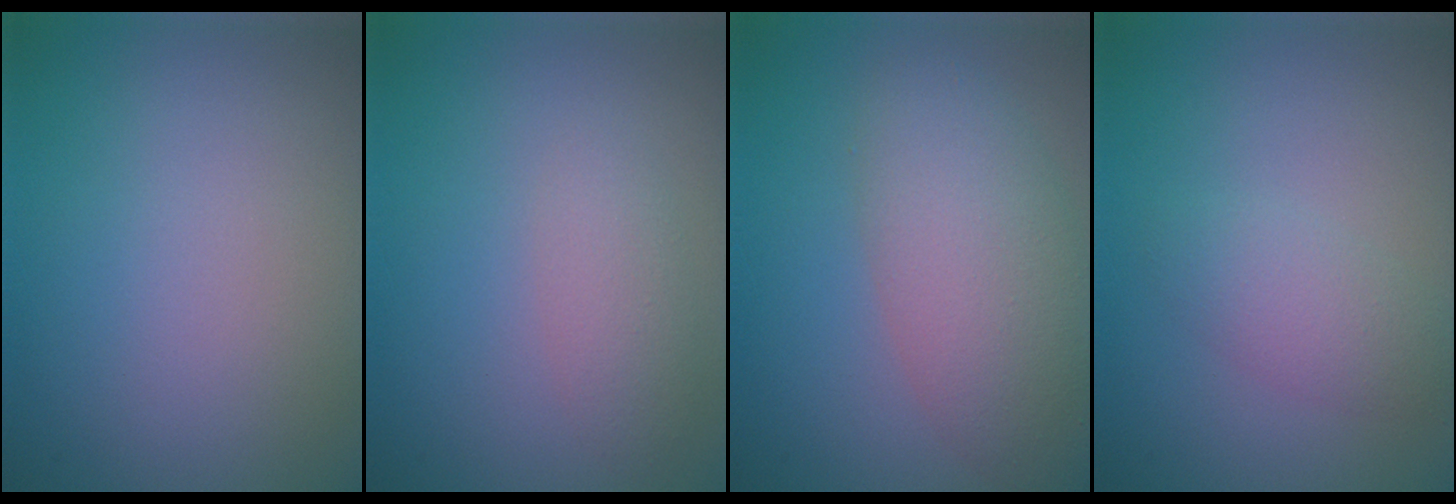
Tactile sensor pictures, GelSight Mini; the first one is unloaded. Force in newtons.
{"total": 2.0, "press": 2.0, "slide": 0.0}
{"total": 6.1, "press": 6.1, "slide": 0.4}
{"total": 2.3, "press": 2.3, "slide": 0.2}